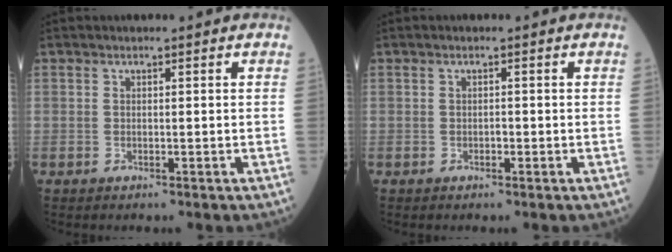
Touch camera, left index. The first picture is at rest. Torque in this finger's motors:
{"motor_torque": [0.01, -0.13, -0.02, 0.00]}